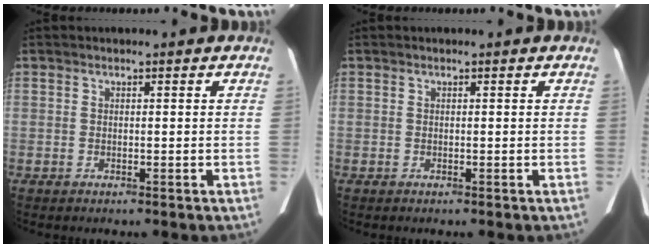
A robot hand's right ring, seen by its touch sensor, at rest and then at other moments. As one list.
[{"total": 0.0}]